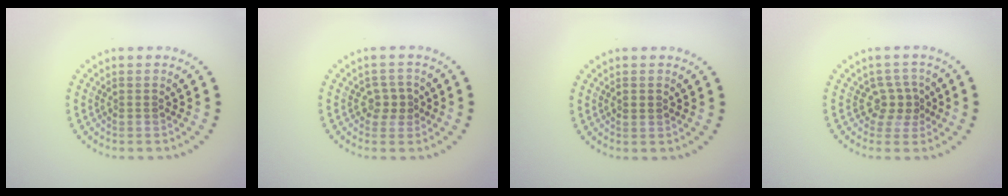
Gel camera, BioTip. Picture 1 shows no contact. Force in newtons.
{"total": 1.9, "press": 1.8, "slide": 0.7}
{"total": 1.0, "press": 1.0, "slide": 0.2}
{"total": 2.2, "press": 1.7, "slide": 1.4}